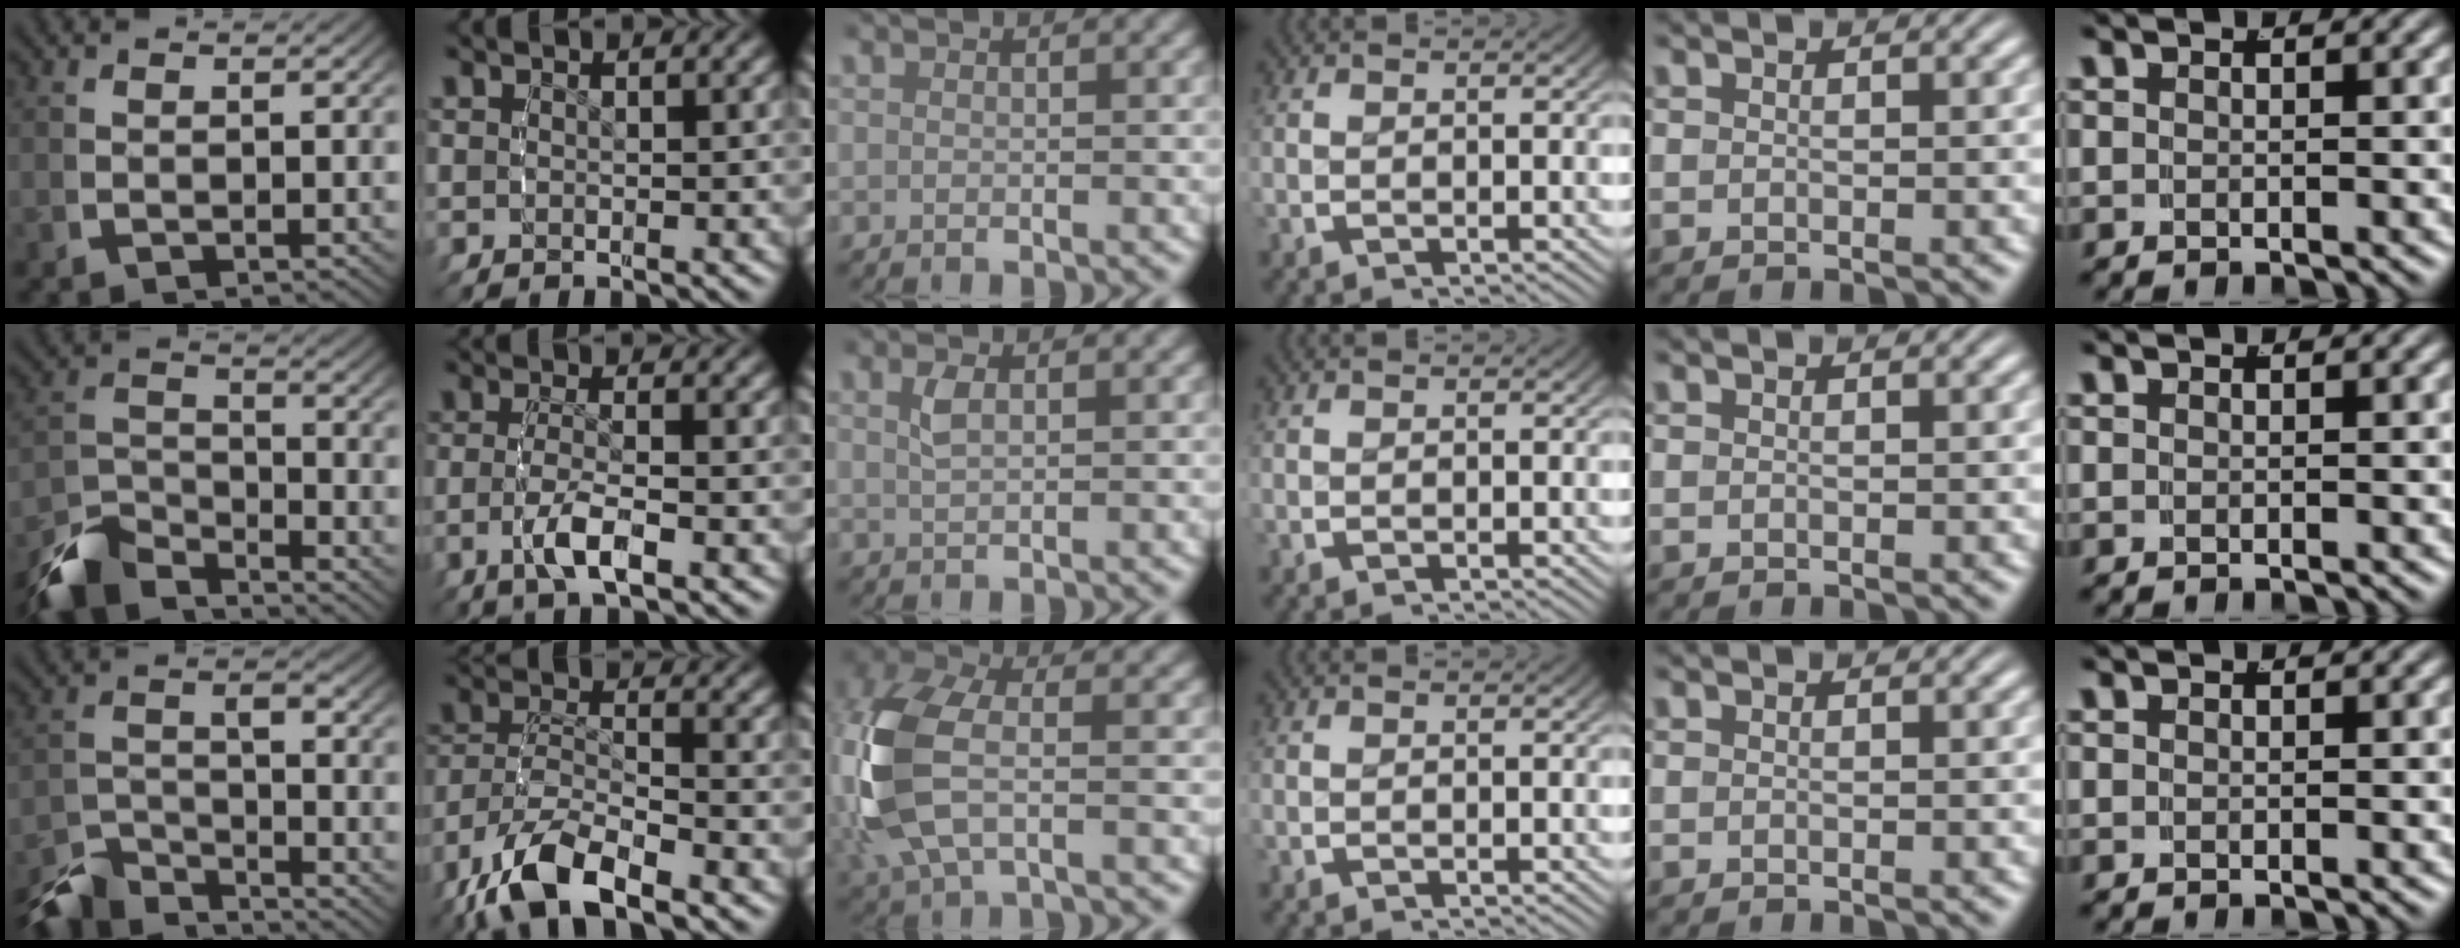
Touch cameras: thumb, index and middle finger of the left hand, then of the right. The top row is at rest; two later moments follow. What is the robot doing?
{"motion": "grasp_and_lifting", "object": "bottle cap"}